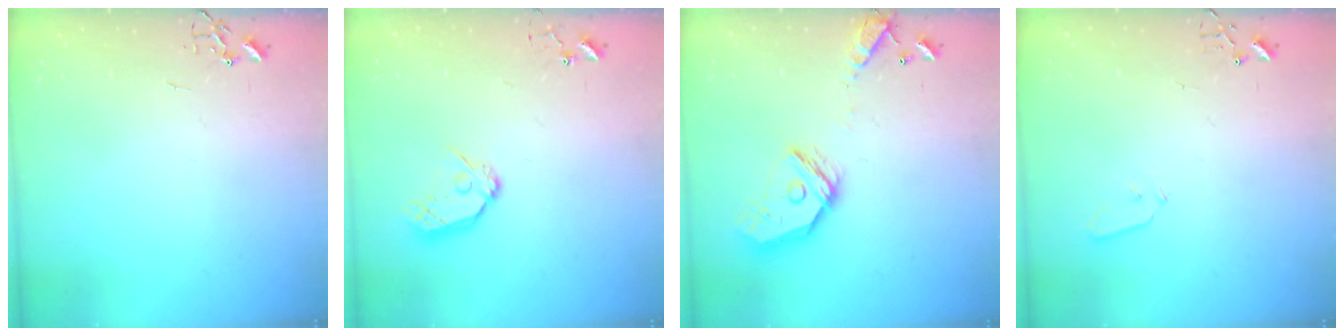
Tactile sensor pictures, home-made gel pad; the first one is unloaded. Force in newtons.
{"total": 11.0, "press": 10.9, "slide": 1.1}
{"total": 16.2, "press": 16.1, "slide": 2.1}
{"total": 3.5, "press": 3.5, "slide": 0.6}